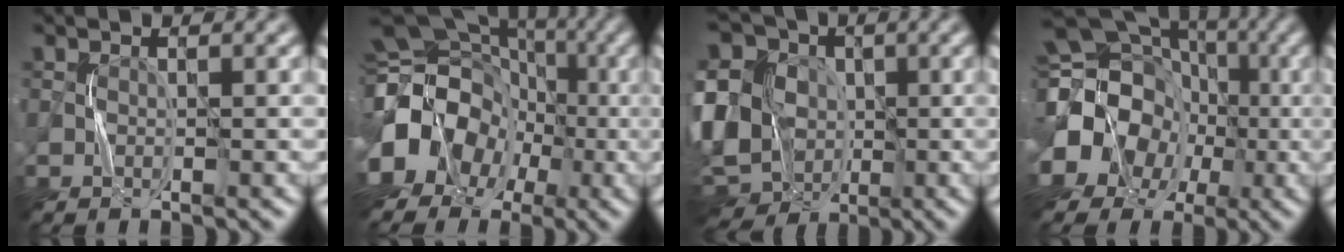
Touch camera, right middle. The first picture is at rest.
{"total": 13.6, "force": [-5.2, 11.3, 5.4], "torque": [-0.103, -0.019, -0.111]}
{"total": 13.9, "force": [-1.3, 10.4, 9.1], "torque": [-0.187, 0.015, -0.026]}
{"total": 18.4, "force": [-2.4, 16.7, 7.4], "torque": [-0.164, -0.006, -0.078]}